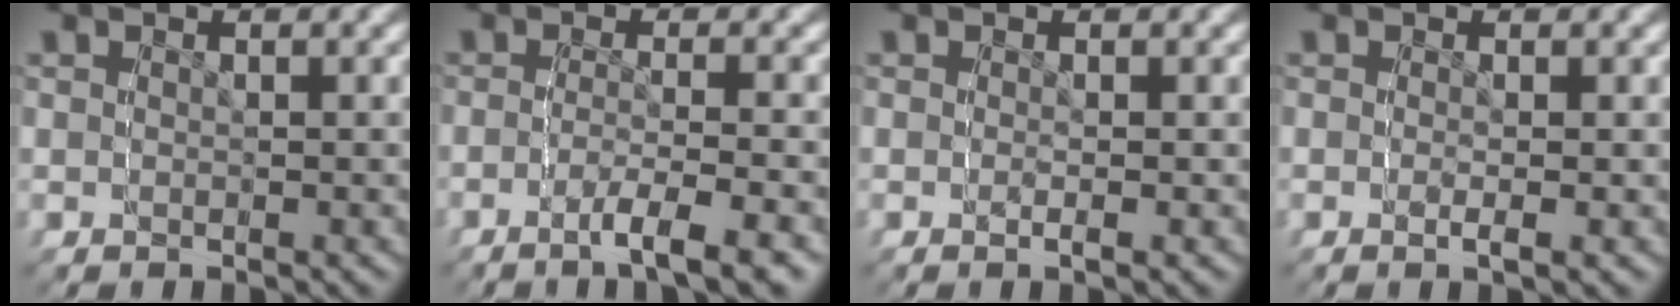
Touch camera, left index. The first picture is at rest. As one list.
[{"total": 3.3, "force": [-1.9, -2.5, 1.0], "torque": [-0.003, 0.023, -0.042]}, {"total": 1.6, "force": [0.0, -1.5, -0.5], "torque": [0.008, 0.009, -0.002]}, {"total": 2.3, "force": [0.3, -2.1, -0.9], "torque": [0.016, 0.014, 0.001]}]